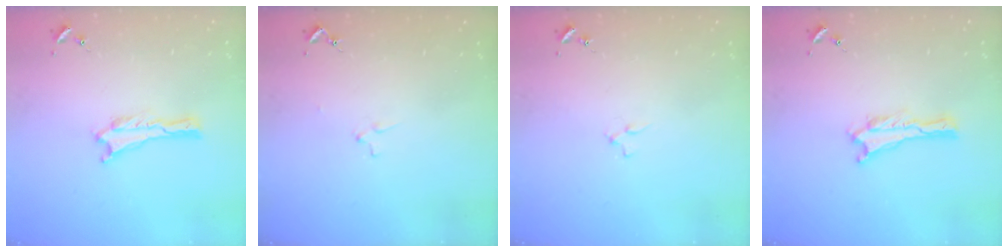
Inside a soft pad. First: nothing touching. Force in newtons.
{"total": 1.1, "press": 1.1, "slide": 0.1}
{"total": 0.9, "press": 0.9, "slide": 0.2}
{"total": 0.0}